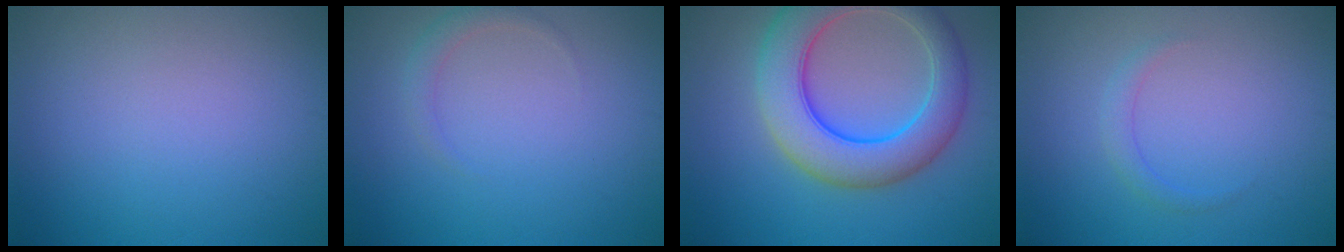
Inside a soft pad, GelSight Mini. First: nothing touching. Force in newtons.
{"total": 1.2, "press": 1.2, "slide": 0.0}
{"total": 8.2, "press": 8.2, "slide": 0.2}
{"total": 0.8, "press": 0.8, "slide": 0.0}